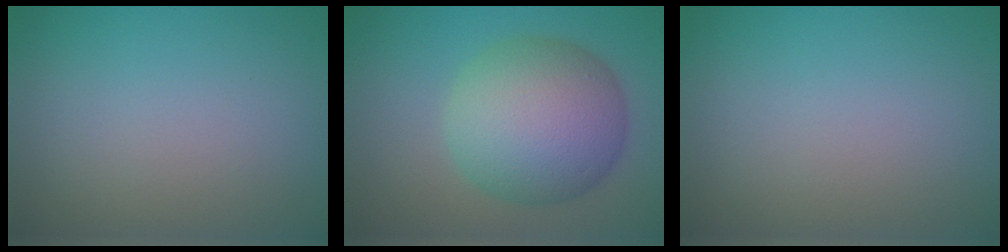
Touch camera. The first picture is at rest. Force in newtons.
{"total": 9.4, "press": 9.4, "slide": 0.2}
{"total": 0.0}